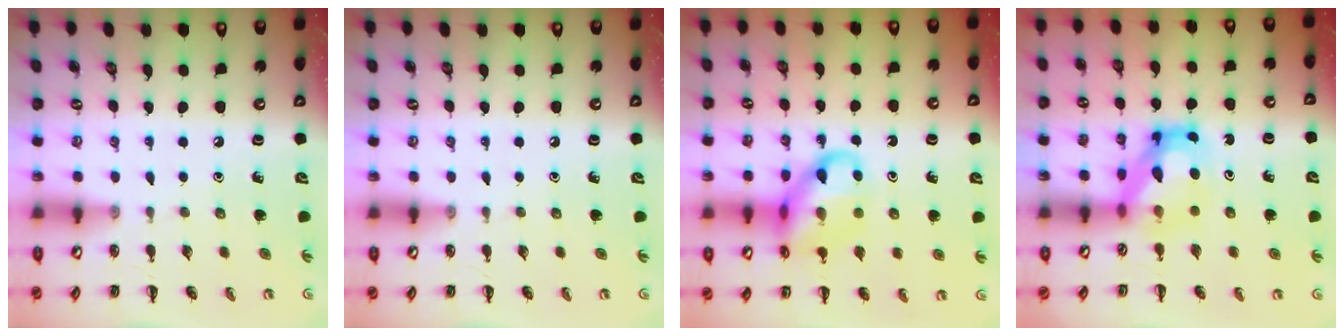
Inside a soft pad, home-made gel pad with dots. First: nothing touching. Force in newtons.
{"total": 0.0}
{"total": 13.8, "press": 13.8, "slide": 1.1}
{"total": 7.0, "press": 6.9, "slide": 1.3}